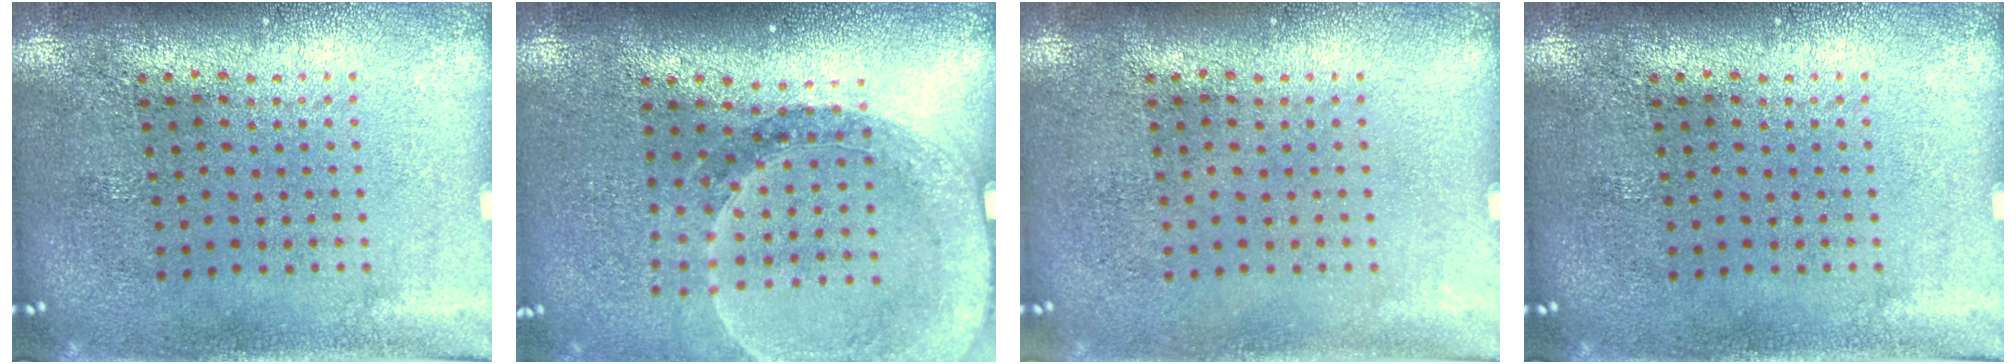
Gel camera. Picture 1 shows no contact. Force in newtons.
{"total": 1.5, "press": 1.5, "slide": 0.2}
{"total": 0.0}
{"total": 0.0}